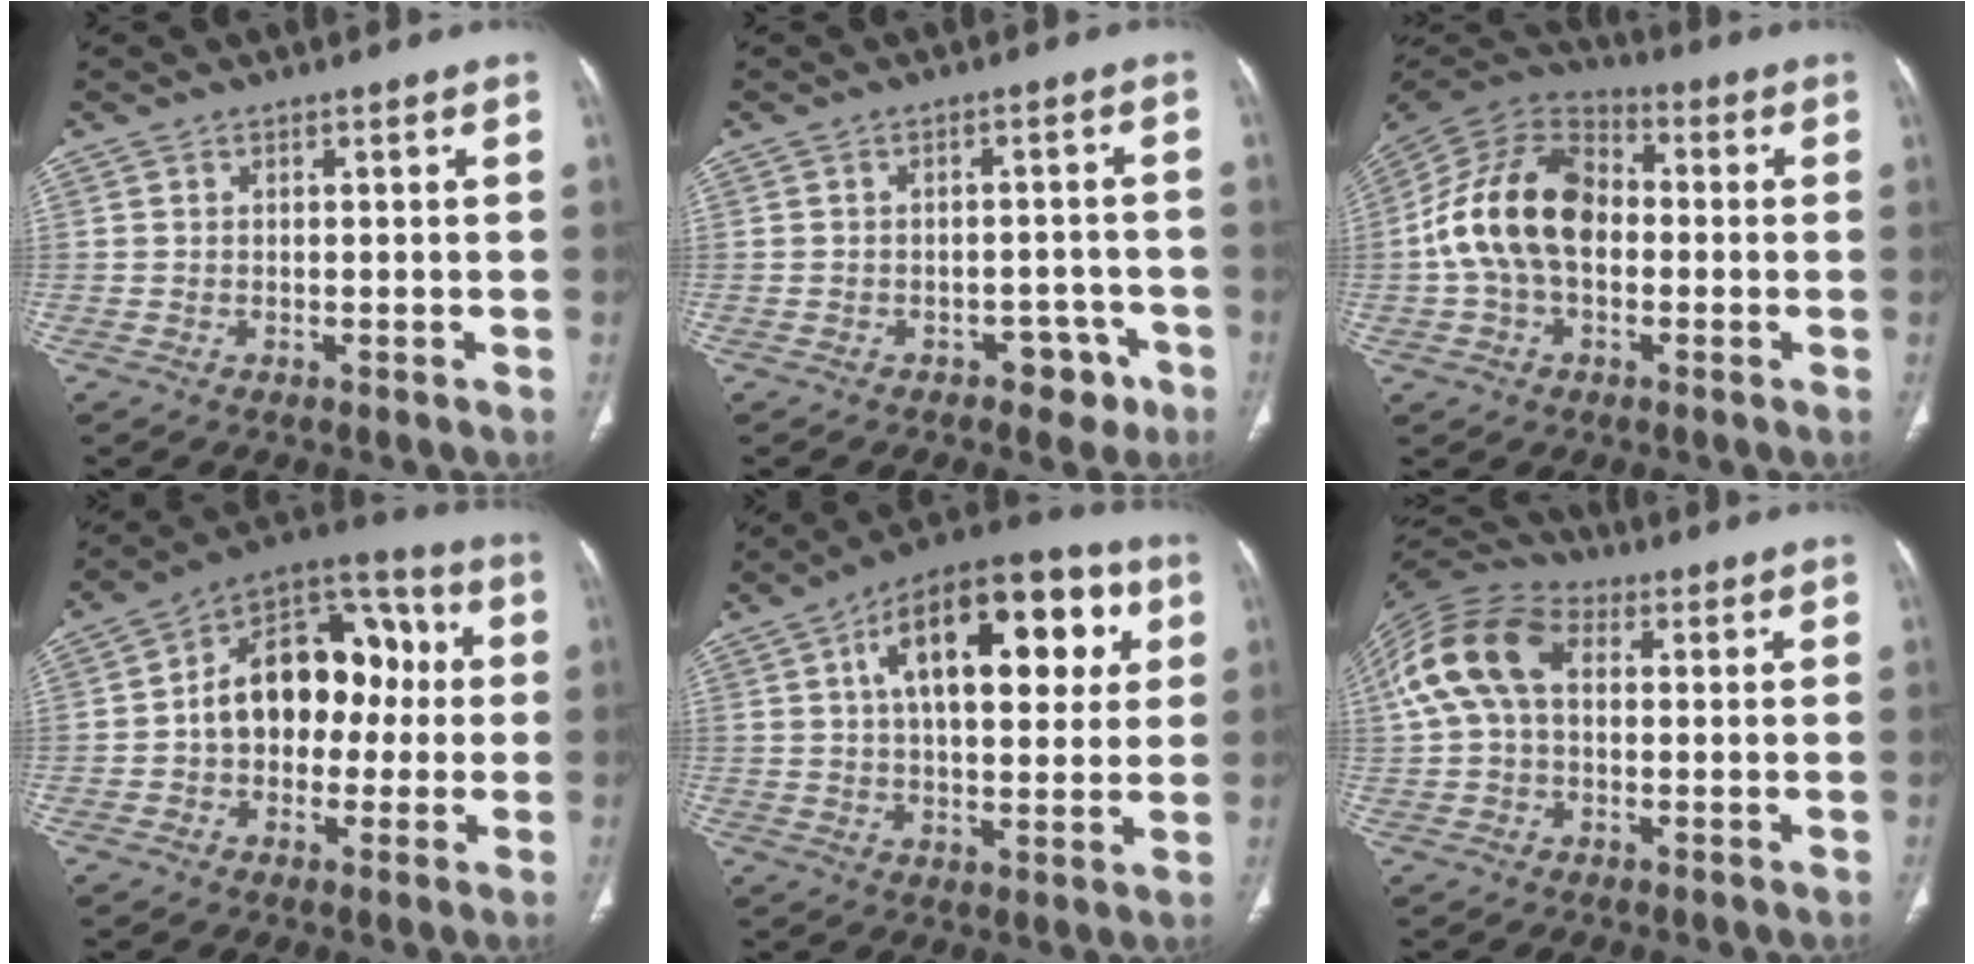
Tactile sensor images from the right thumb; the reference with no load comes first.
{"total": 5.1, "force": [-2.9, 3.4, 2.4], "torque": [-0.005, 0.029, -0.034]}
{"total": 17.4, "force": [-0.6, 11.6, 12.9], "torque": [-0.234, 0.036, -0.019]}
{"total": 18.0, "force": [0.5, 12.4, 13.1], "torque": [-0.154, 0.050, -0.001]}
{"total": 22.1, "force": [6.8, 10.7, 18.1], "torque": [-0.237, 0.013, 0.094]}
{"total": 14.4, "force": [2.5, 9.5, 10.5], "torque": [-0.217, 0.040, 0.039]}